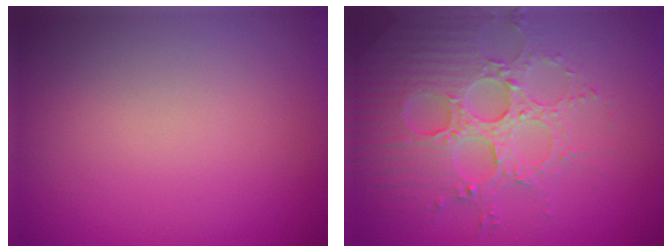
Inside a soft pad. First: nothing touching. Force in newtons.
{"total": 4.7, "press": 4.7, "slide": 0.7}